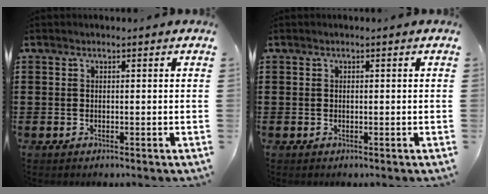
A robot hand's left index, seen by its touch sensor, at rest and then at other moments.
{"total": 0.0}